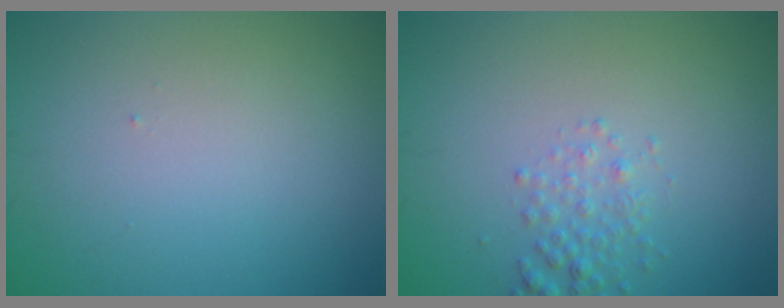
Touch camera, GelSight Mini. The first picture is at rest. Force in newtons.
{"total": 1.7, "press": 1.7, "slide": 0.1}